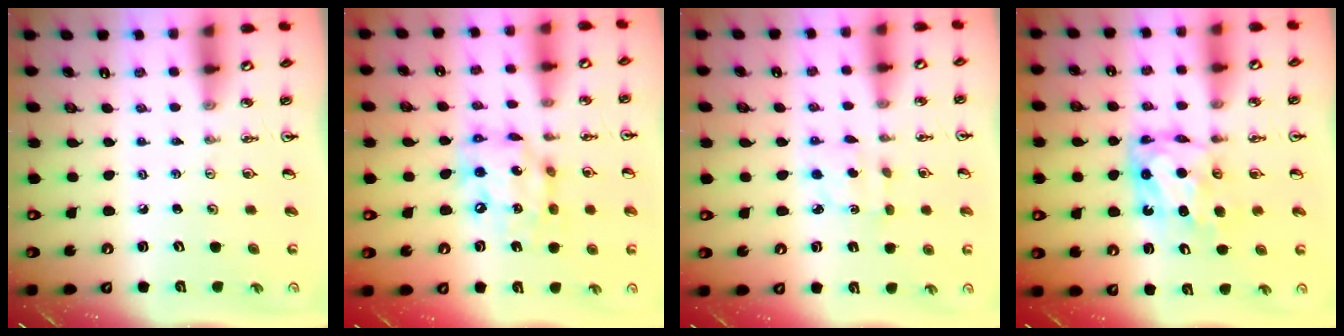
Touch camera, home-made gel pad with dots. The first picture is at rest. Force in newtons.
{"total": 14.0, "press": 13.9, "slide": 1.0}
{"total": 2.9, "press": 2.8, "slide": 0.7}
{"total": 7.8, "press": 7.7, "slide": 0.7}